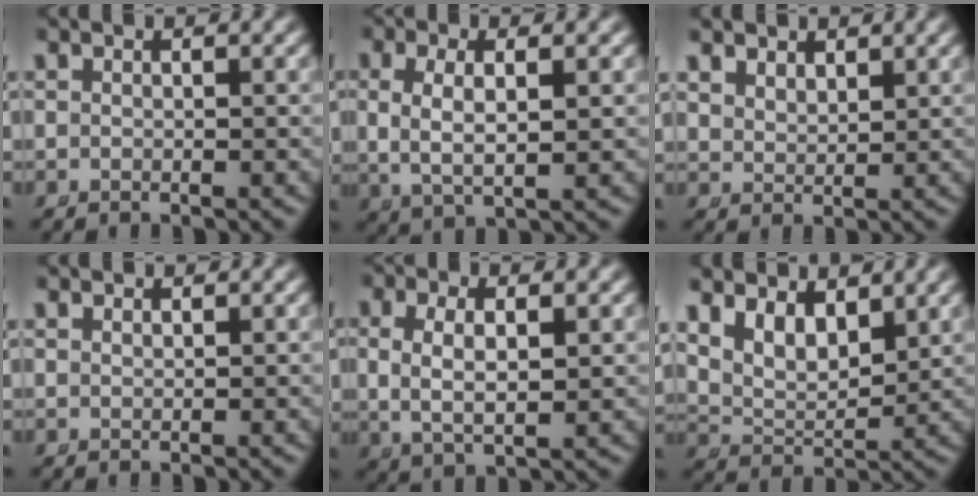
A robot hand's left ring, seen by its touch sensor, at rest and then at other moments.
{"total": 4.8, "force": [0.6, 2.7, 3.9], "torque": [-0.087, -0.009, 0.020]}
{"total": 2.5, "force": [2.0, 1.1, 0.8], "torque": [-0.021, -0.010, 0.050]}
{"total": 0.5, "force": [0.5, -0.2, 0.0], "torque": [0.002, -0.005, 0.015]}
{"total": 5.4, "force": [0.5, 3.3, 4.3], "torque": [-0.089, -0.009, 0.019]}
{"total": 6.7, "force": [2.9, 4.7, 3.8], "torque": [-0.079, -0.010, 0.048]}